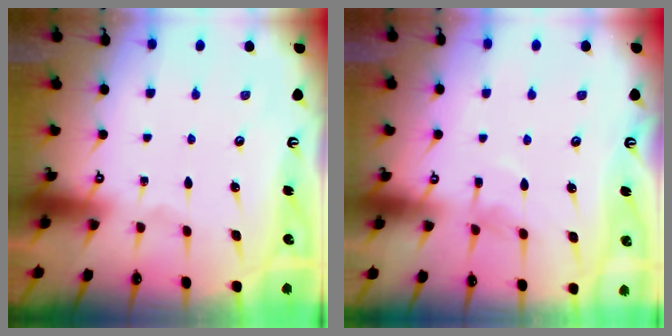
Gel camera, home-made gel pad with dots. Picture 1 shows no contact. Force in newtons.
{"total": 8.1, "press": 8.1, "slide": 0.6}